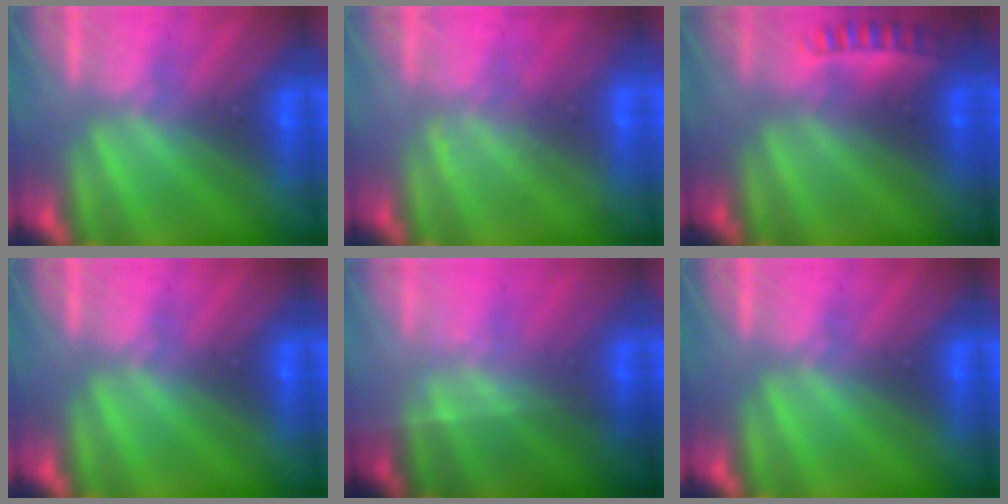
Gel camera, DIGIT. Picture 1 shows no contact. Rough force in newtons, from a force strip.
{"total": 1.8}
{"total": 2.4}
{"total": 0.0}
{"total": 1.7}
{"total": 0.0}